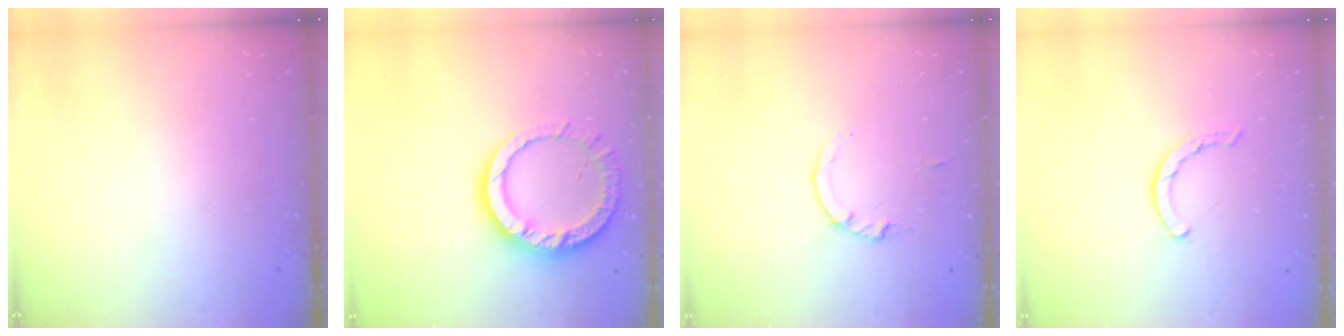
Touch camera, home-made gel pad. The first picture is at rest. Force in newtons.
{"total": 11.9, "press": 11.8, "slide": 1.9}
{"total": 2.2, "press": 2.1, "slide": 0.3}
{"total": 2.0, "press": 2.0, "slide": 0.2}